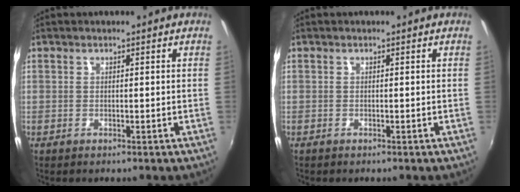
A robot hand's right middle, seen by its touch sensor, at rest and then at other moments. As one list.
[{"total": 0.0}]